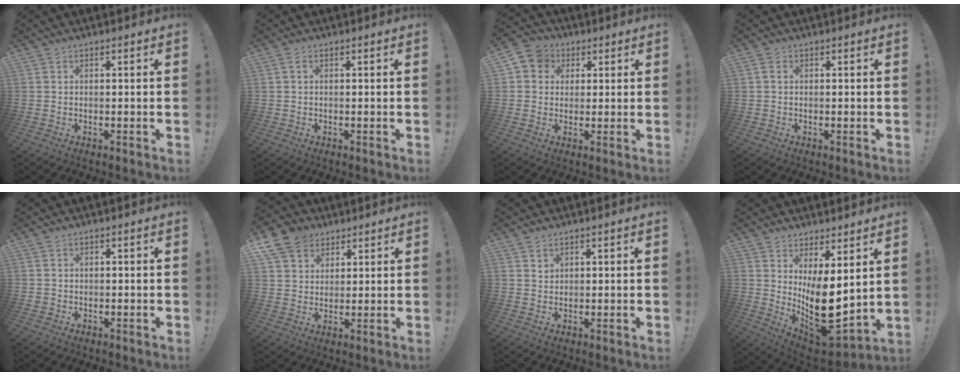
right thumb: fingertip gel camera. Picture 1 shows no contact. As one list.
[{"total": 1.0, "force": [0.1, 0.3, 1.0], "torque": [-0.019, 0.002, 0.003]}, {"total": 6.6, "force": [1.5, 6.1, 2.0], "torque": [-0.027, 0.002, 0.031]}, {"total": 1.0, "force": [0.1, 0.6, 0.8], "torque": [-0.018, 0.004, 0.003]}, {"total": 1.0, "force": [0.0, 1.0, 0.1], "torque": [-0.002, 0.003, -0.001]}, {"total": 9.8, "force": [5.7, 7.3, 2.9], "torque": [-0.051, -0.033, 0.116]}, {"total": 1.7, "force": [1.2, 1.0, 0.3], "torque": [0.007, -0.011, 0.020]}, {"total": 14.1, "force": [0.8, 6.5, 12.5], "torque": [-0.182, -0.036, 0.031]}]